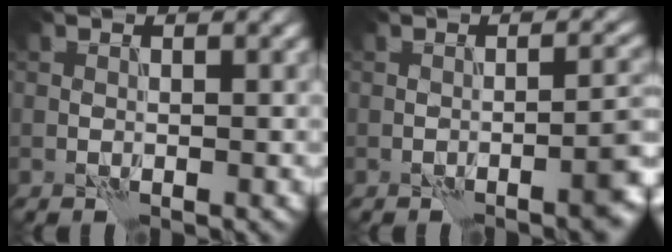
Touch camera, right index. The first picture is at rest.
{"total": 4.0, "force": [-2.0, 0.9, 3.3], "torque": [-0.038, 0.010, -0.030]}